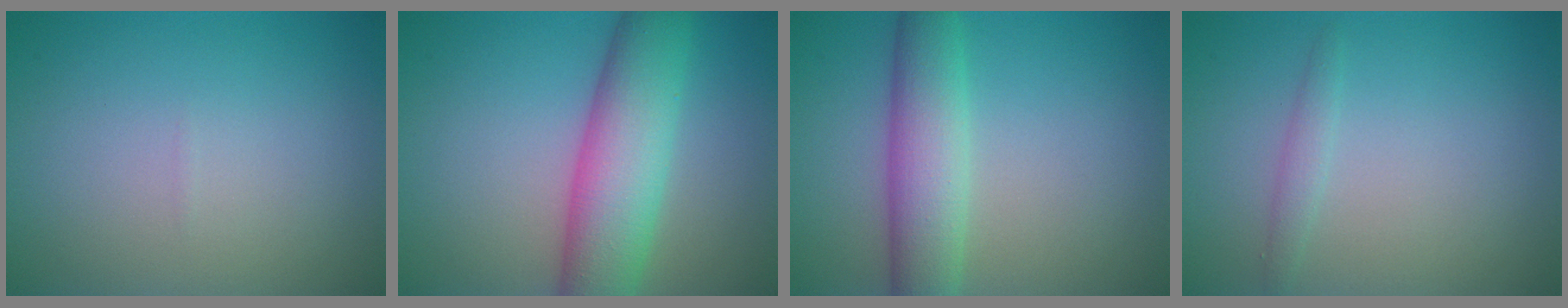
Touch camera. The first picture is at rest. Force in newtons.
{"total": 7.9, "press": 7.9, "slide": 0.2}
{"total": 5.4, "press": 5.4, "slide": 0.1}
{"total": 1.1, "press": 1.1, "slide": 0.0}